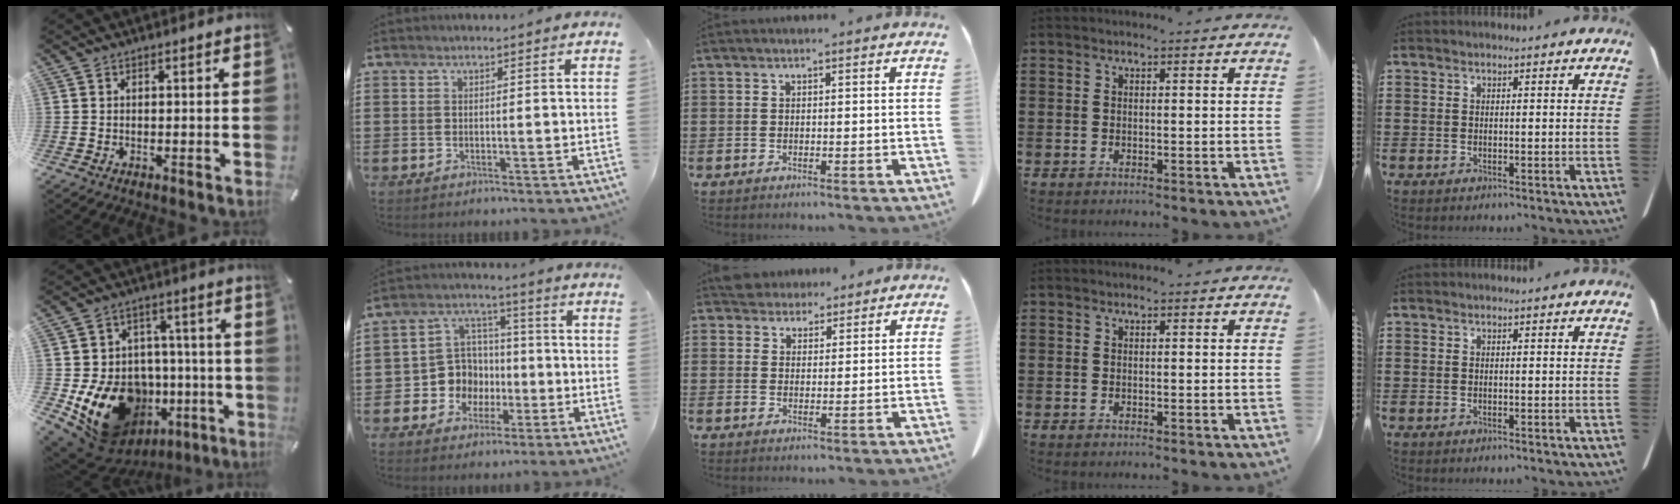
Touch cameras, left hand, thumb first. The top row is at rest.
{"thumb": {"total": 18.7, "force": [-5.6, 15.0, 9.6], "torque": [-0.179, 0.016, -0.064]}, "index": {"total": 8.7, "force": [-1.3, 8.3, 2.1], "torque": [-0.090, 0.006, -0.021]}, "middle": {"total": 3.8, "force": [3.6, 1.3, 0.0], "torque": [-0.004, -0.008, 0.070]}}